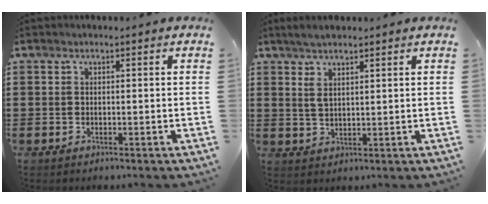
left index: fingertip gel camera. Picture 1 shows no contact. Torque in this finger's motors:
{"motor_torque": [1.47, -0.66, 0.28, 0.05]}